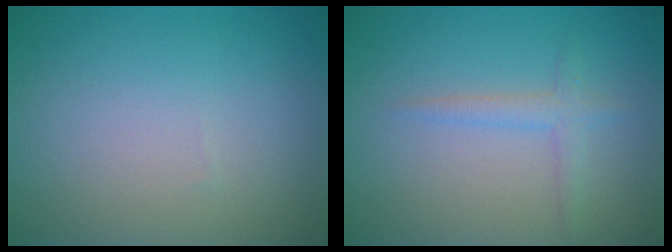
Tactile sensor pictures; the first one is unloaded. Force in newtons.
{"total": 1.7, "press": 1.7, "slide": 0.1}